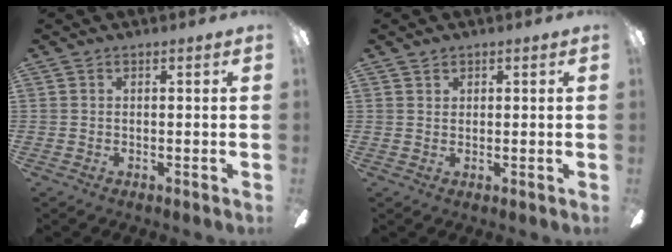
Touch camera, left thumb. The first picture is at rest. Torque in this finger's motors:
{"motor_torque": [-0.09, 0.18, -0.10, 0.11, -0.04]}